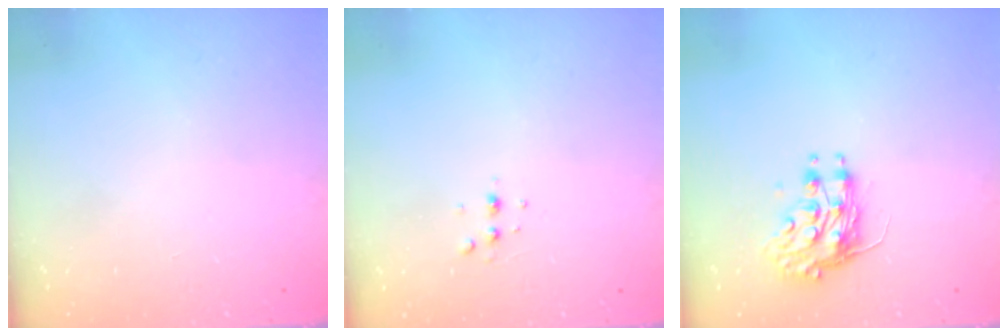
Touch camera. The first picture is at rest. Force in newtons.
{"total": 3.1, "press": 3.1, "slide": 0.6}
{"total": 8.4, "press": 8.4, "slide": 0.3}